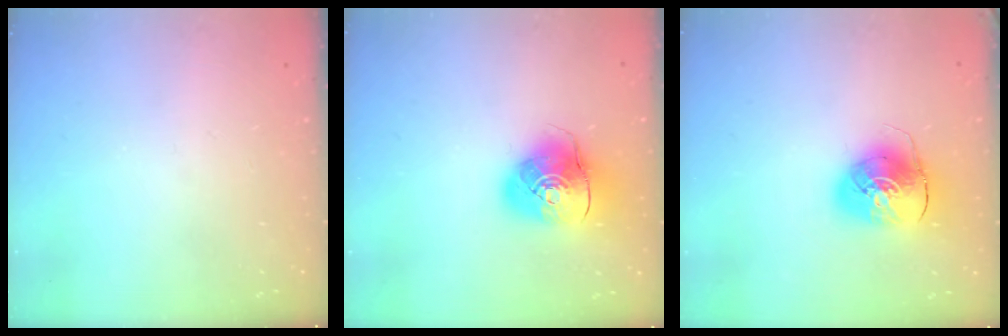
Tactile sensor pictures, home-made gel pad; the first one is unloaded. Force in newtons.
{"total": 10.9, "press": 10.7, "slide": 1.8}
{"total": 10.4, "press": 10.3, "slide": 1.8}